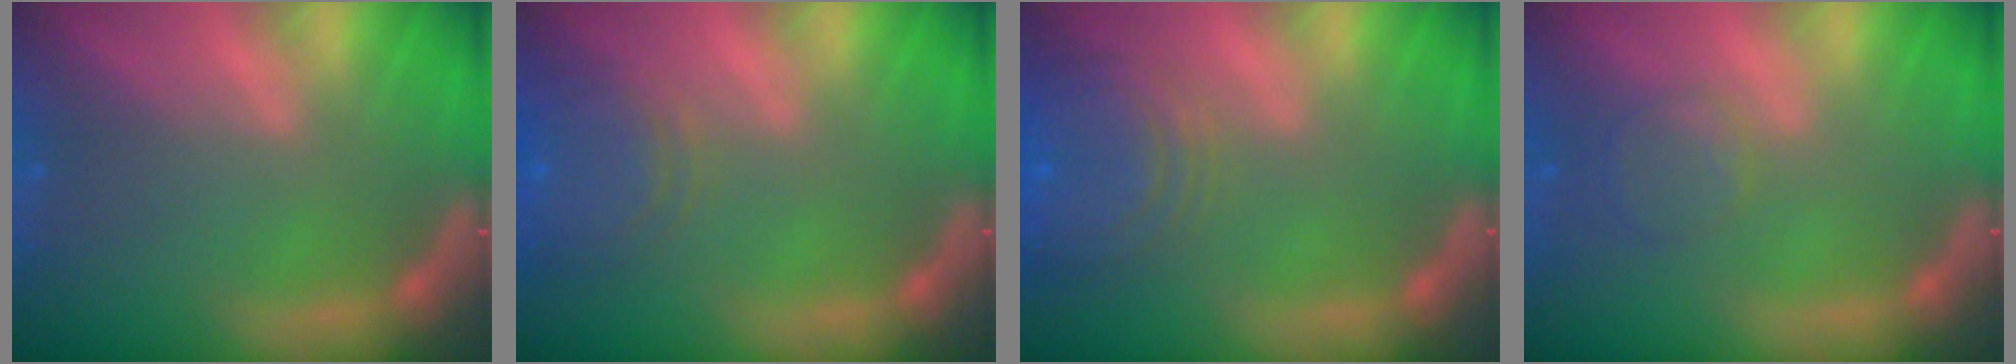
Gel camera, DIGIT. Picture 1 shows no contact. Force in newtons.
{"total": 5.5}
{"total": 8.5}
{"total": 2.4}